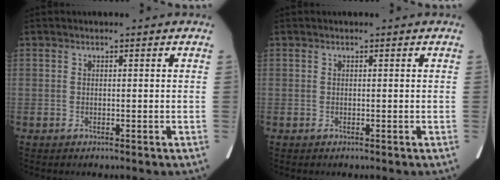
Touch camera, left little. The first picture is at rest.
{"total": 0.0}